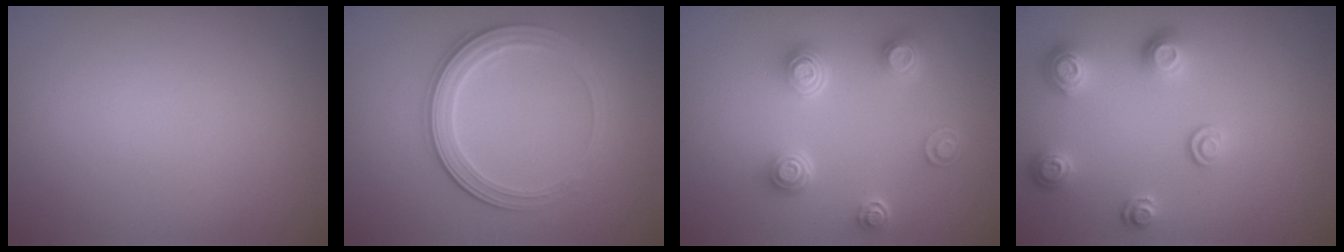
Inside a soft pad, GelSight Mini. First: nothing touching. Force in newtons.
{"total": 3.9, "press": 3.3, "slide": 2.0}
{"total": 4.1, "press": 3.2, "slide": 2.6}
{"total": 3.0, "press": 2.6, "slide": 1.6}